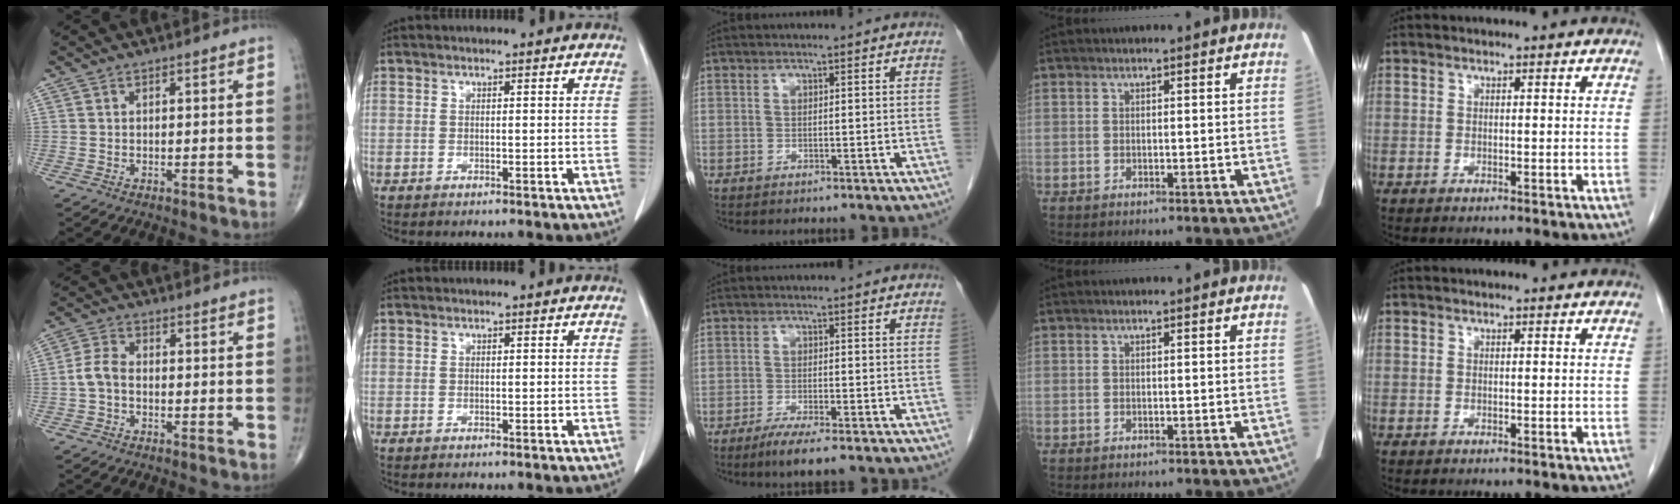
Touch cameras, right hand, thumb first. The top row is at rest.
{"thumb": {"total": 4.0, "force": [-0.9, 2.5, 2.9], "torque": [-0.061, 0.013, -0.027]}, "middle": {"total": 4.4, "force": [-3.1, 0.2, 3.2], "torque": [-0.056, -0.012, -0.054]}}